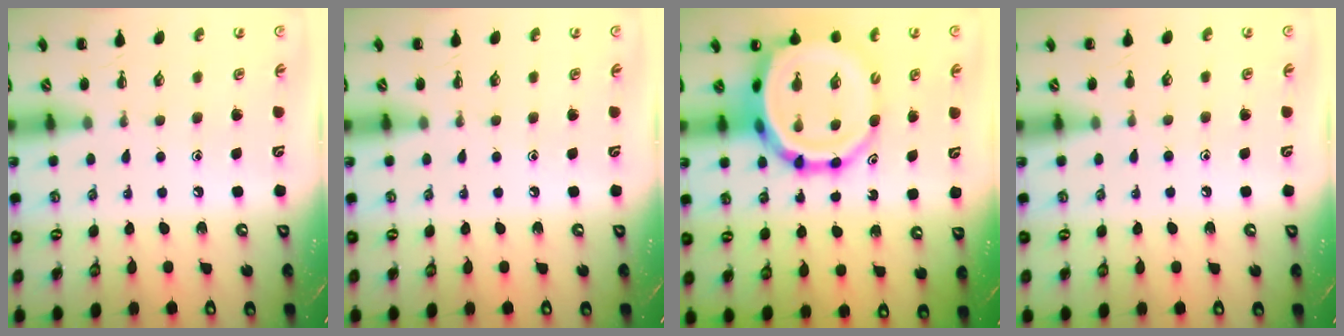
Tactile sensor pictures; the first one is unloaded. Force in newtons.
{"total": 0.0}
{"total": 17.0, "press": 16.4, "slide": 4.5}
{"total": 5.1, "press": 4.8, "slide": 1.8}